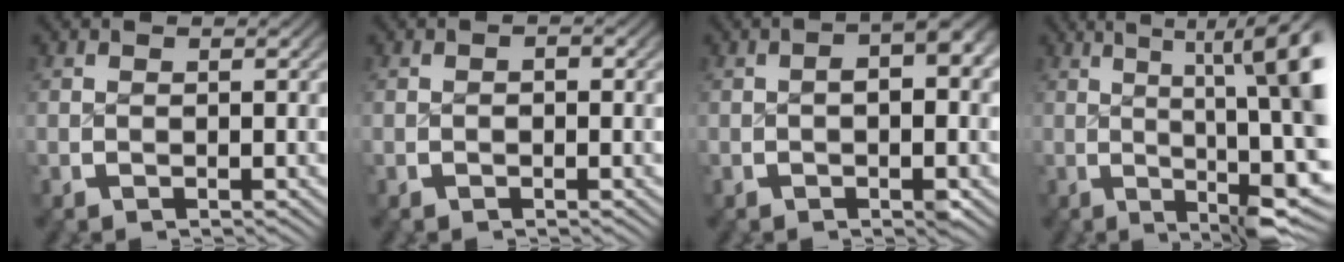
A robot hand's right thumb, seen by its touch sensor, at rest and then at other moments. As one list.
[{"total": 0.7, "force": [-0.3, 0.4, 0.4], "torque": [-0.008, -0.002, -0.008]}, {"total": 4.2, "force": [0.3, 1.9, 3.7], "torque": [-0.040, 0.008, 0.000]}, {"total": 13.2, "force": [1.2, 5.1, 12.1], "torque": [-0.140, -0.003, 0.014]}]